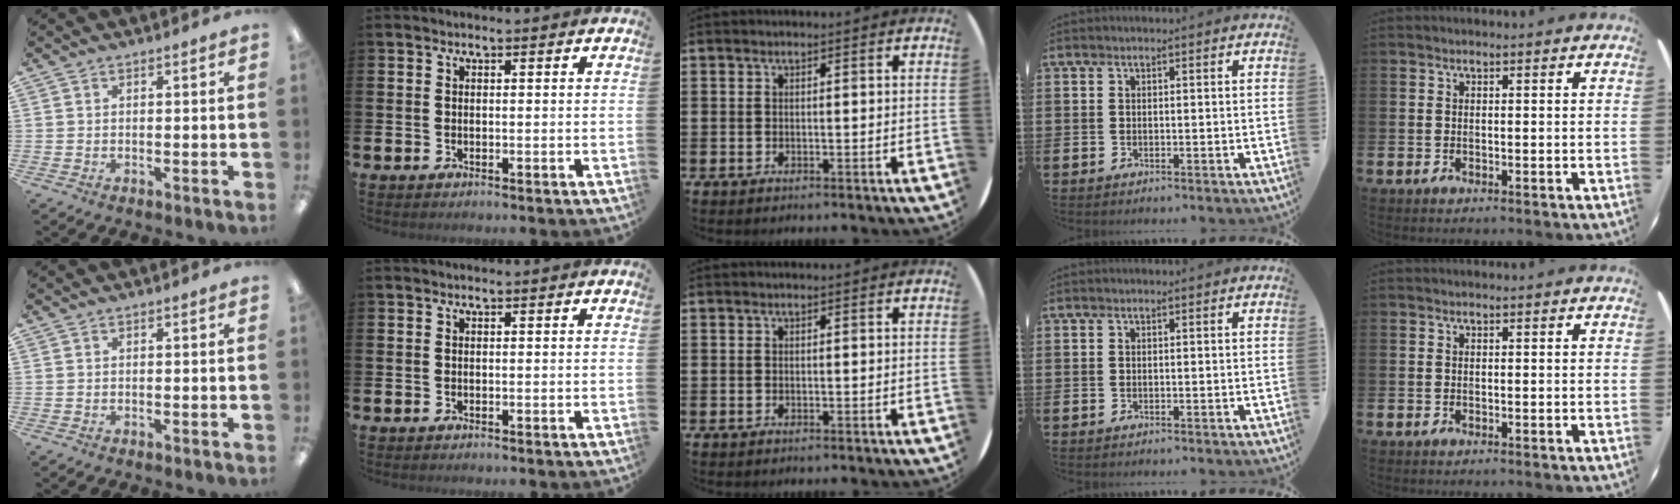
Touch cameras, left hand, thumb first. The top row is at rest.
{}